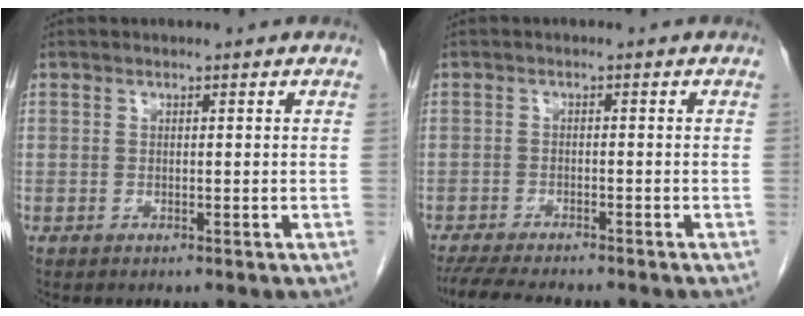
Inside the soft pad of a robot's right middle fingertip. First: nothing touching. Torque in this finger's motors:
{"motor_torque": [0.75, -0.37, 0.02, 0.01]}